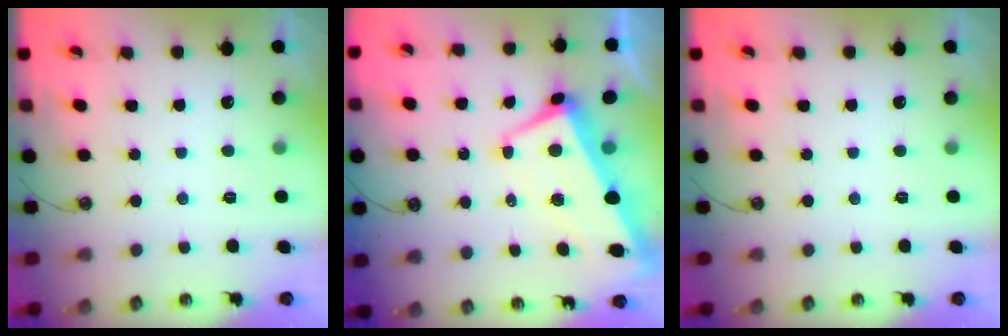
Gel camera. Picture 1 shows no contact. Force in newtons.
{"total": 1.6, "press": 1.0, "slide": 1.3}
{"total": 0.0}